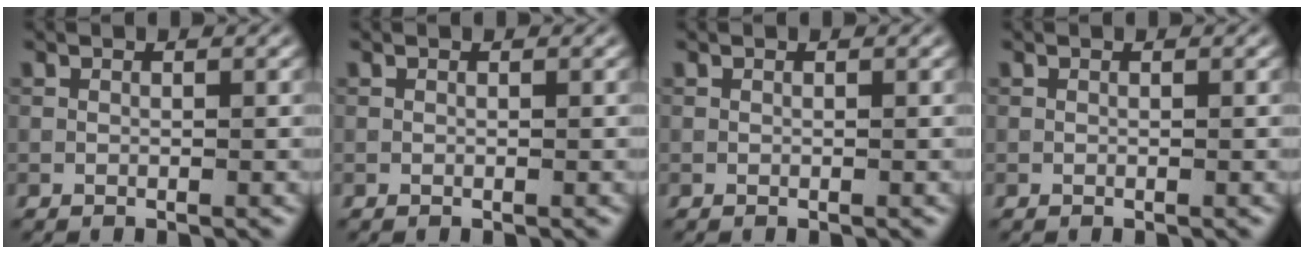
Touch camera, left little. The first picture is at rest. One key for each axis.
{"total": 0.0}
{"total": 0.0}
{"total": 0.0}